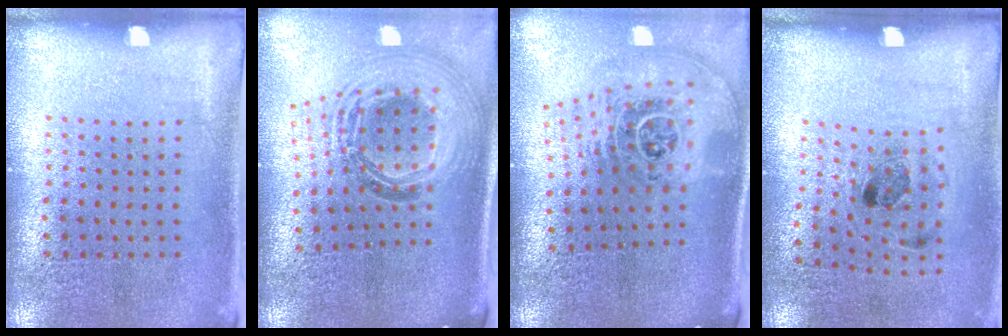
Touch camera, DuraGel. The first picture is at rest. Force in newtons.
{"total": 1.8, "press": 1.5, "slide": 1.0}
{"total": 2.8, "press": 1.8, "slide": 2.1}
{"total": 1.2, "press": 0.7, "slide": 0.9}